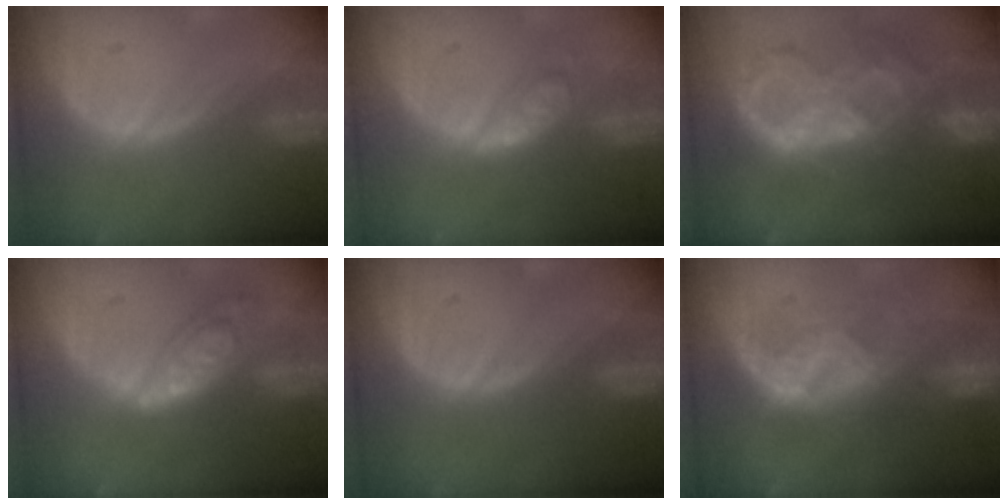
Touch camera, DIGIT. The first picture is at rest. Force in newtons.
{"total": 4.5, "press": 4.5, "slide": 0.6}
{"total": 10.5, "press": 8.8, "slide": 5.7}
{"total": 7.4, "press": 7.4, "slide": 0.5}
{"total": 0.0}
{"total": 7.2, "press": 7.2, "slide": 0.8}